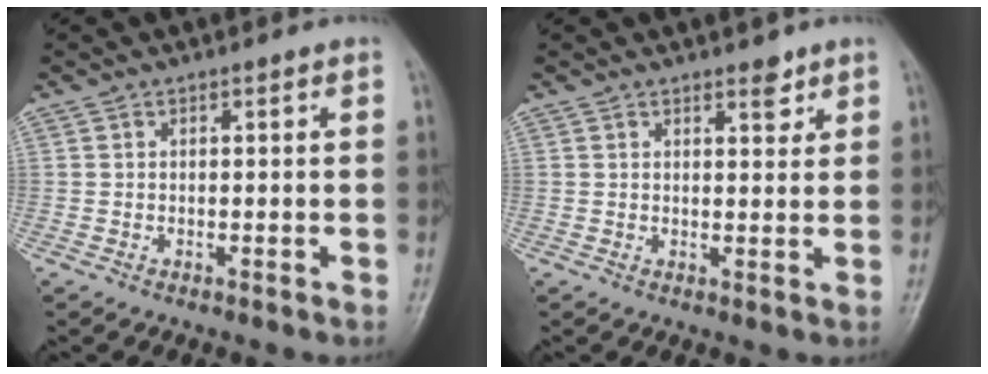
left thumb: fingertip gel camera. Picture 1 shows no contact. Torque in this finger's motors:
{"motor_torque": [-0.03, 0.14, -0.34, -0.13, 0.02]}